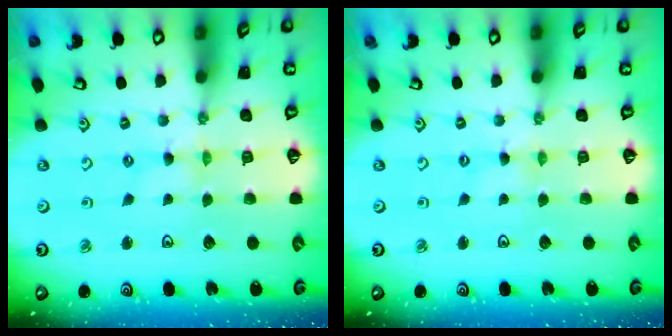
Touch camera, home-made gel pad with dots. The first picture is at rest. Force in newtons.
{"total": 0.0}